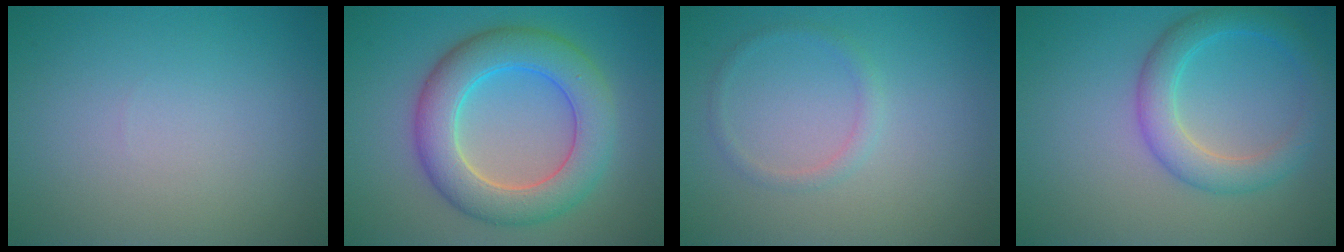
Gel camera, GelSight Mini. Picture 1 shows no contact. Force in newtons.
{"total": 7.4, "press": 7.4, "slide": 0.4}
{"total": 1.2, "press": 1.2, "slide": 0.0}
{"total": 4.0, "press": 4.0, "slide": 0.1}